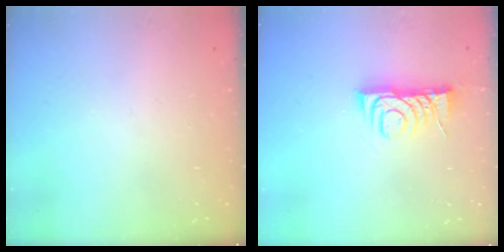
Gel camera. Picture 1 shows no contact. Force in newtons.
{"total": 7.8, "press": 7.8, "slide": 0.4}